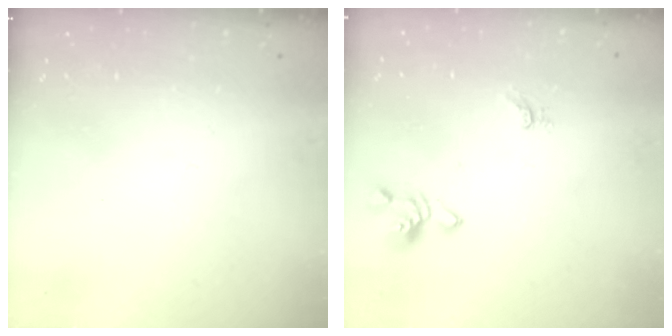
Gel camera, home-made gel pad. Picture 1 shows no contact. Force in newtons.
{"total": 2.4, "press": 2.3, "slide": 0.5}